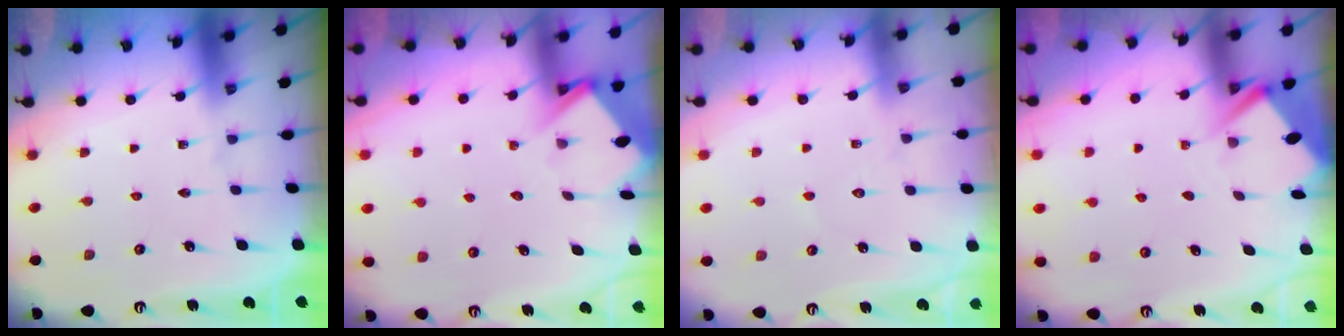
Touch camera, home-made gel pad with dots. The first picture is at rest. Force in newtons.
{"total": 3.9, "press": 3.9, "slide": 0.3}
{"total": 4.9, "press": 4.9, "slide": 0.7}
{"total": 3.0, "press": 3.0, "slide": 0.4}